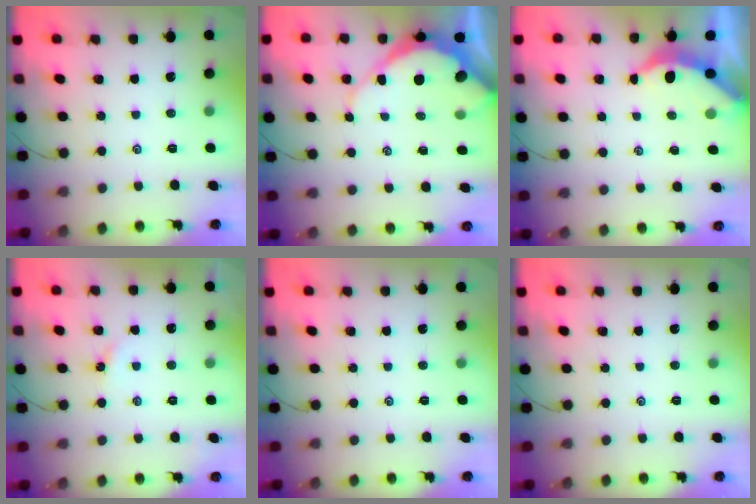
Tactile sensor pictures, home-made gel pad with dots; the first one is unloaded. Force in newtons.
{"total": 9.8, "press": 9.8, "slide": 0.9}
{"total": 3.7, "press": 3.6, "slide": 0.4}
{"total": 1.9, "press": 1.8, "slide": 0.3}
{"total": 0.0}
{"total": 0.0}